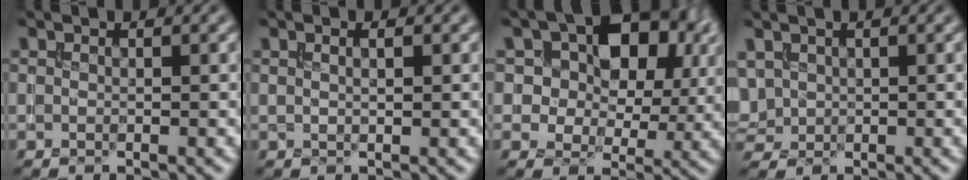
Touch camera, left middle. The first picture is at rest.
{"total": 1.3, "force": [0.6, 0.5, 1.1], "torque": [-0.006, -0.004, 0.003]}
{"total": 10.9, "force": [4.3, 7.3, 6.8], "torque": [-0.087, 0.018, 0.055]}
{"total": 2.3, "force": [0.5, 1.9, 1.1], "torque": [-0.033, 0.001, 0.017]}